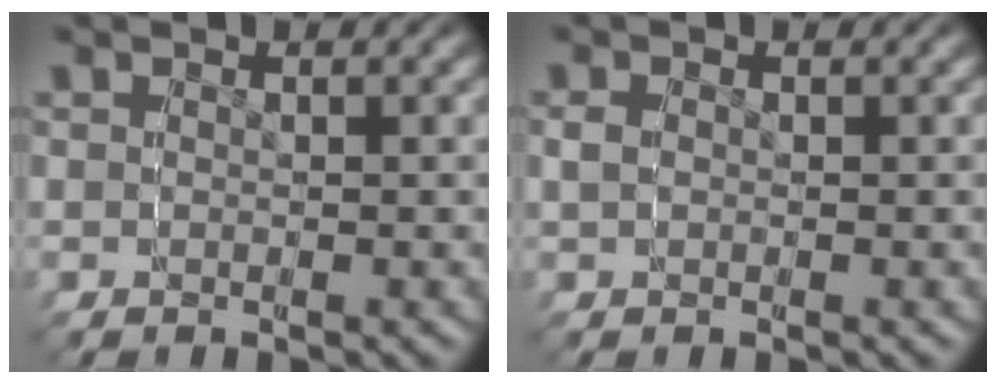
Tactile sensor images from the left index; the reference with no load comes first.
{"total": 1.1, "force": [-0.2, 0.9, 0.5], "torque": [-0.020, -0.002, 0.001]}